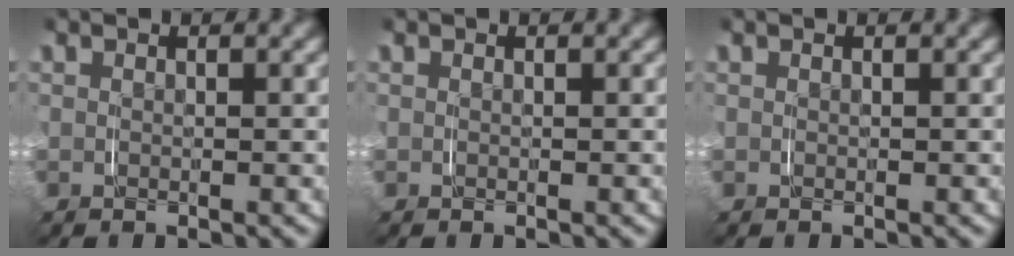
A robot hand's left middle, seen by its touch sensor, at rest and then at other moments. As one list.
[{"total": 0.0}, {"total": 0.0}]